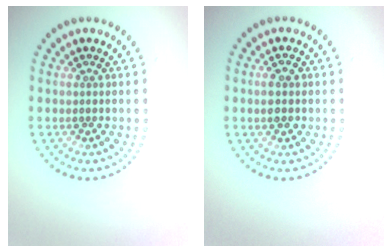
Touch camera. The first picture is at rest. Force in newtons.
{"total": 2.3, "press": 2.3, "slide": 0.2}